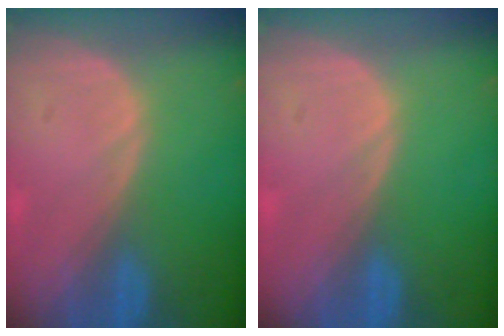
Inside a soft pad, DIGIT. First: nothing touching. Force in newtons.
{"total": 0.0}